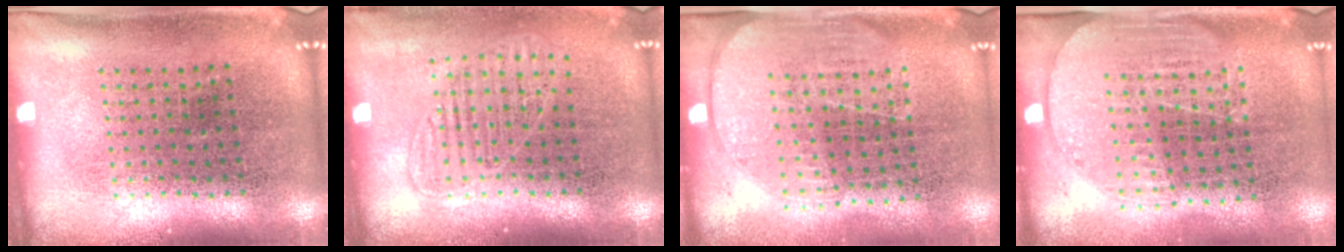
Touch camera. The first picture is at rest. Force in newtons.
{"total": 1.3, "press": 1.2, "slide": 0.7}
{"total": 1.7, "press": 1.5, "slide": 0.8}
{"total": 1.4, "press": 1.2, "slide": 0.7}